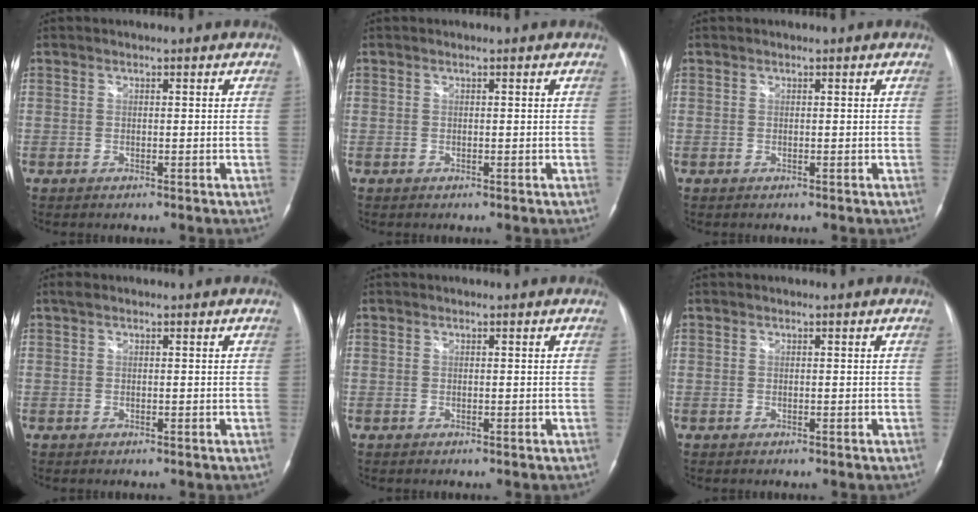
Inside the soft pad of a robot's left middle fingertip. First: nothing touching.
{"total": 0.0}
{"total": 0.0}
{"total": 0.8, "force": [0.6, 0.3, 0.4], "torque": [-0.012, 0.016, 0.012]}
{"total": 0.0}
{"total": 0.0}